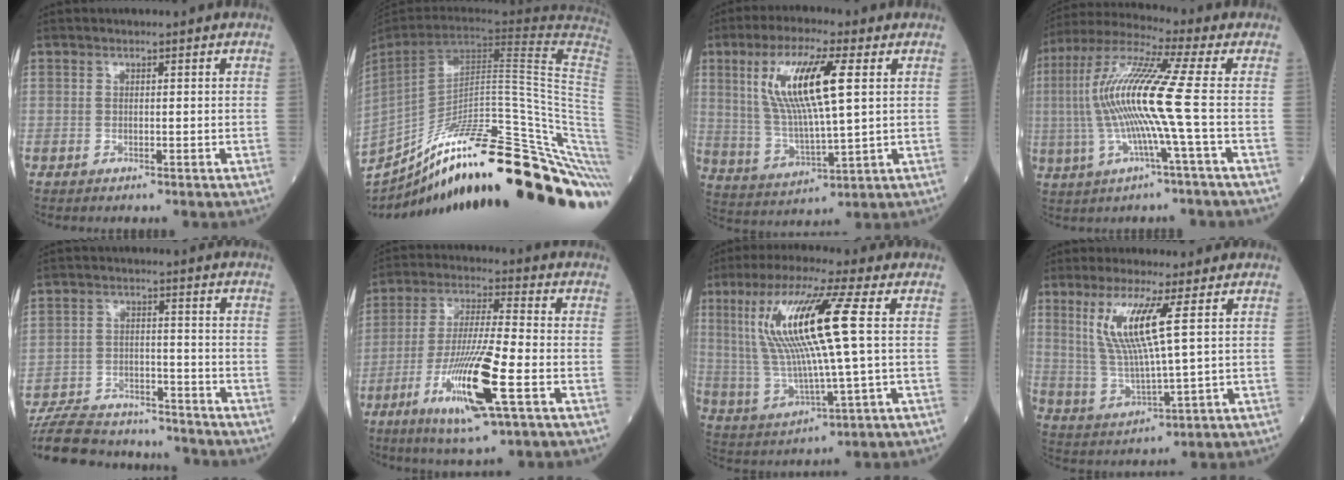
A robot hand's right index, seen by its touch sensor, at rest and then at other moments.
{"total": 40.6, "force": [-27.4, 6.2, 29.4], "torque": [-0.376, -0.038, -0.389]}
{"total": 13.5, "force": [4.0, 2.1, 12.8], "torque": [-0.262, 0.006, 0.077]}
{"total": 14.0, "force": [-0.8, -1.1, 13.9], "torque": [-0.291, 0.009, -0.027]}
{"total": 18.4, "force": [-17.2, 4.2, 5.2], "torque": [-0.120, 0.000, -0.263]}
{"total": 14.6, "force": [-5.6, 0.7, 13.5], "torque": [-0.265, -0.024, -0.101]}
{"total": 15.9, "force": [3.3, 0.5, 15.6], "torque": [-0.326, 0.011, 0.062]}
{"total": 10.0, "force": [3.5, 0.0, 9.4], "torque": [-0.205, -0.007, 0.073]}